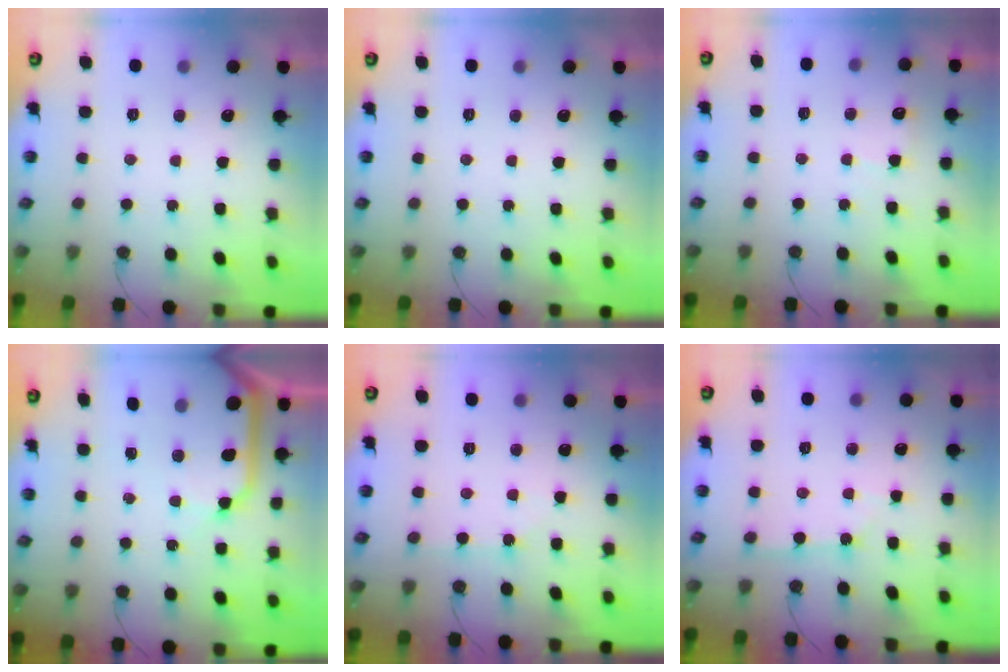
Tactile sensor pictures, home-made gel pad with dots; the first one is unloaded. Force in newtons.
{"total": 0.0}
{"total": 5.2, "press": 5.2, "slide": 0.6}
{"total": 11.3, "press": 11.3, "slide": 1.1}
{"total": 3.6, "press": 3.5, "slide": 0.6}
{"total": 1.9, "press": 1.9, "slide": 0.1}